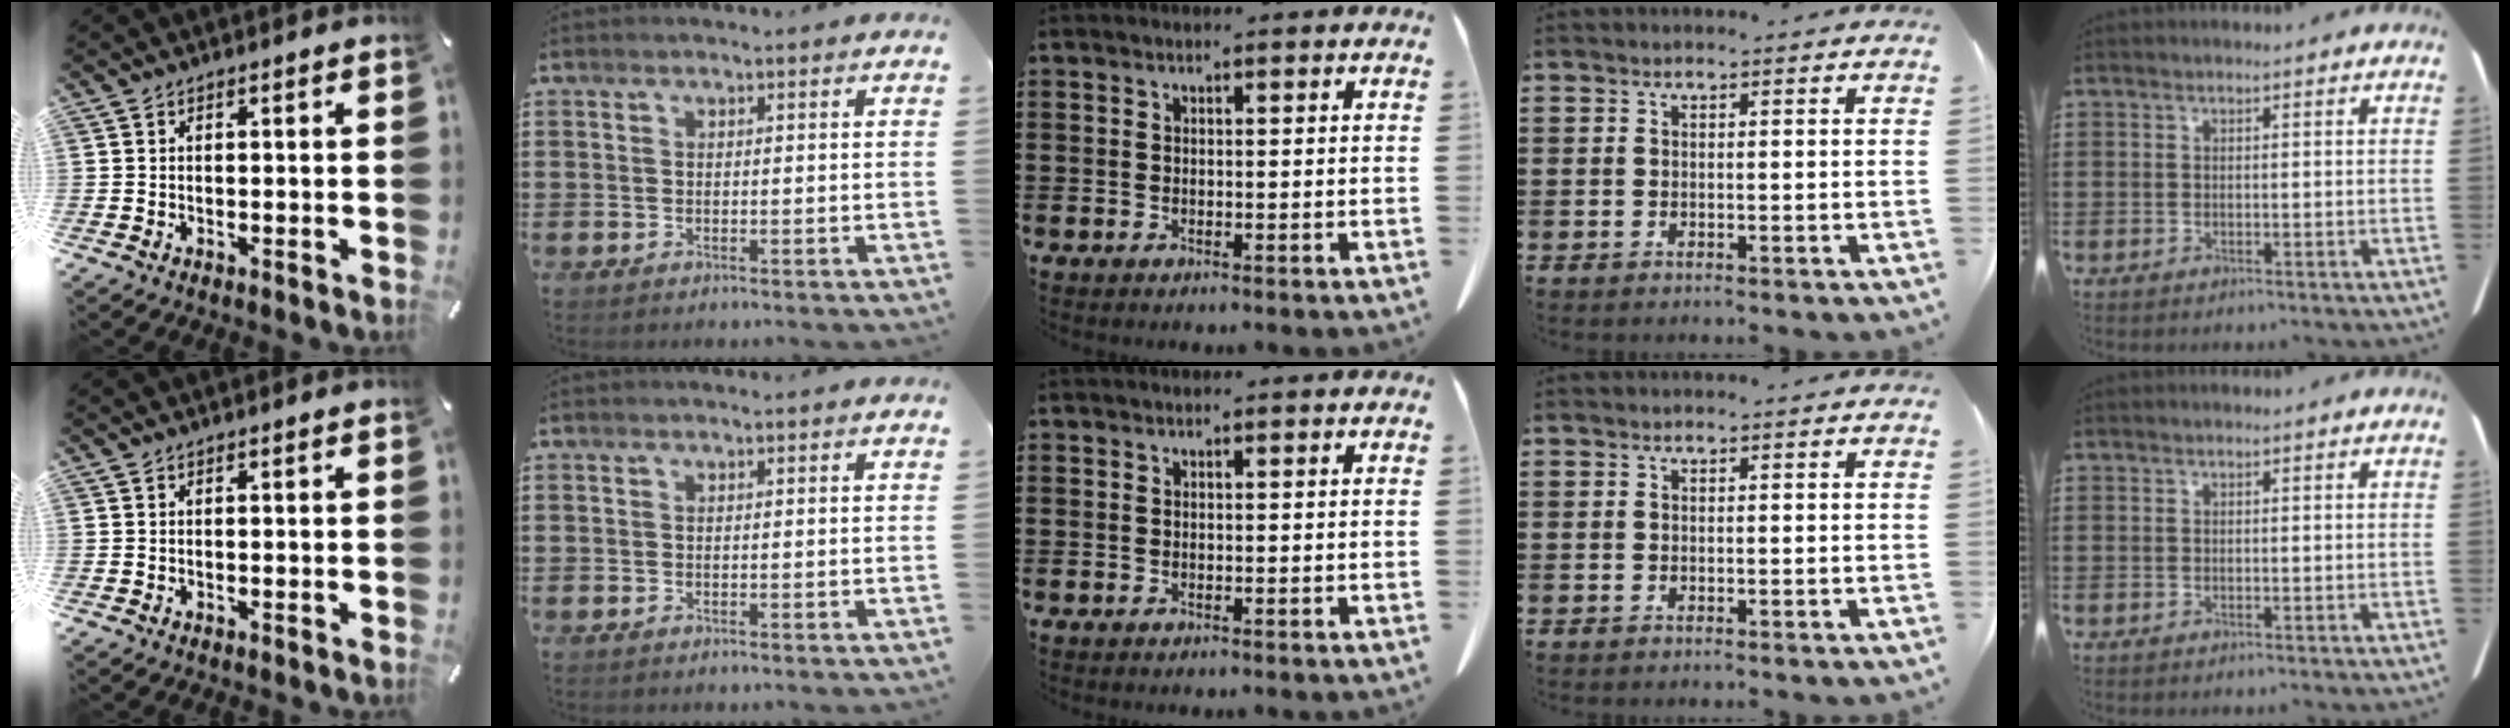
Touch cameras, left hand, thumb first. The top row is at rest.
{}